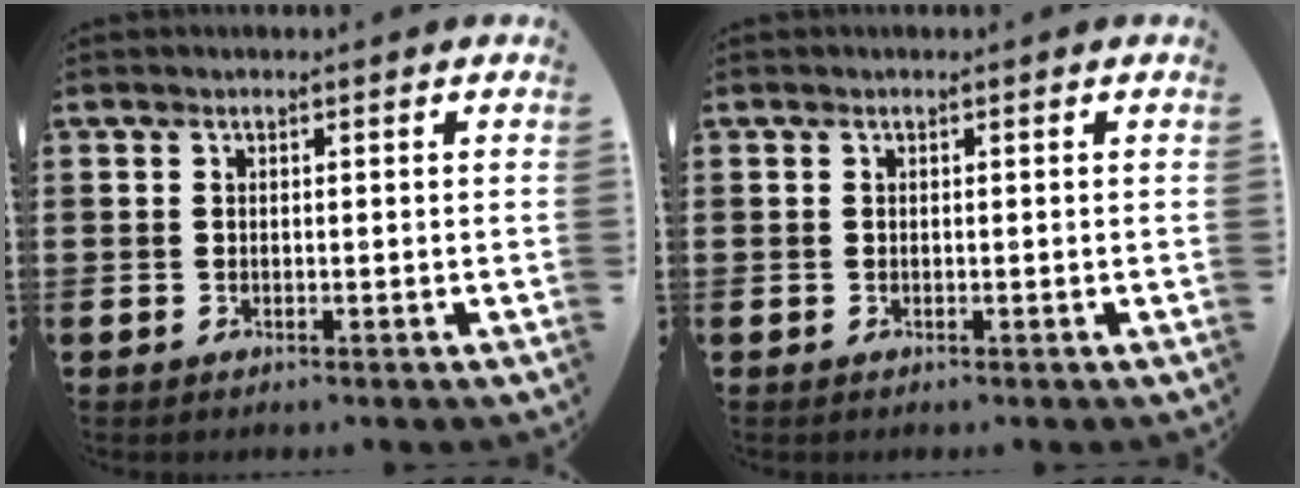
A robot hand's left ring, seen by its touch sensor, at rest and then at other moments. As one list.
[{"total": 0.0}]